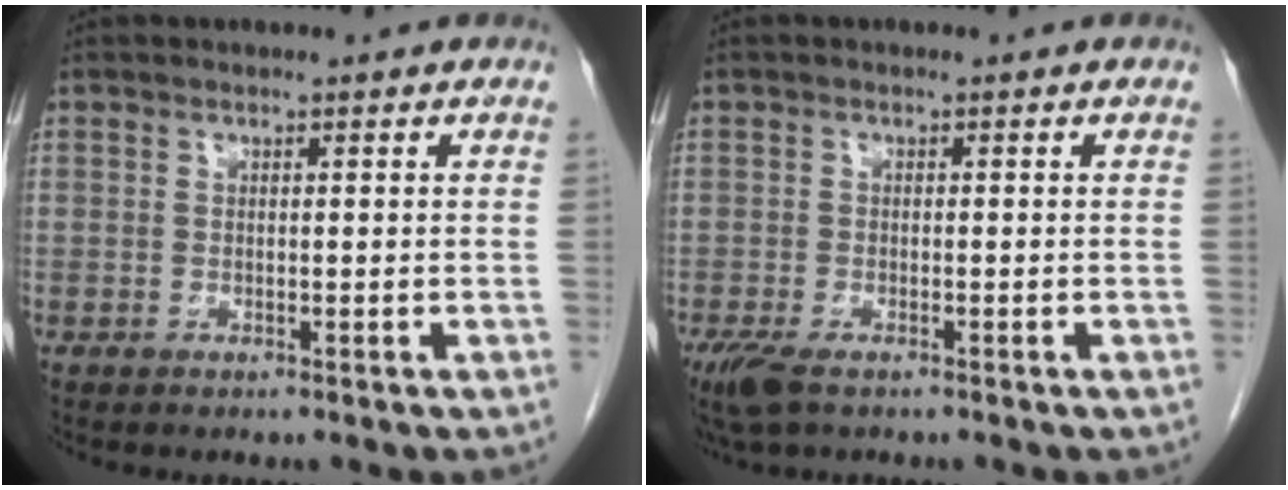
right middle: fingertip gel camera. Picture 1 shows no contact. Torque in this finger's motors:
{"motor_torque": [0.89, -0.75, 0.13, 0.05]}